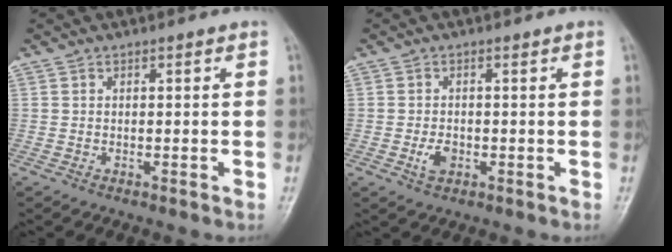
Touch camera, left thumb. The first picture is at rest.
{"total": 2.7, "force": [-0.7, 1.8, 1.8], "torque": [-0.031, 0.000, -0.011]}